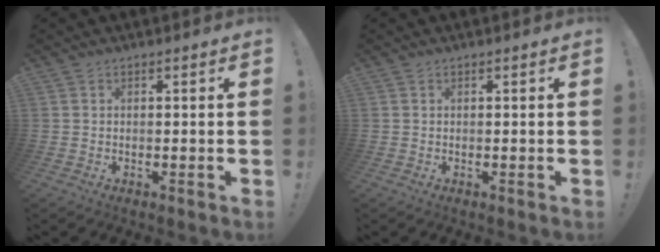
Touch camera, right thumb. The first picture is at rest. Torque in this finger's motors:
{"motor_torque": [0.00, 0.00, 0.09, -0.04, 0.06]}